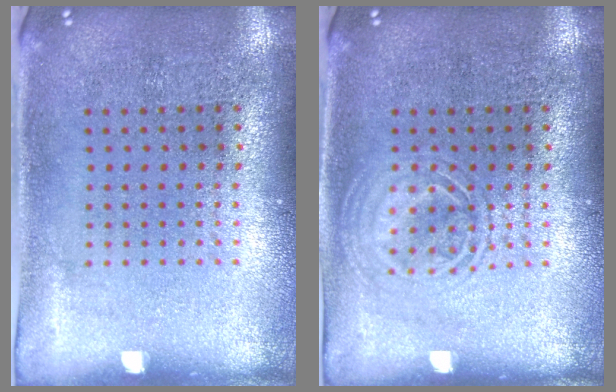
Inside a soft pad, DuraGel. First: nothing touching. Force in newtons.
{"total": 2.1, "press": 2.1, "slide": 0.3}